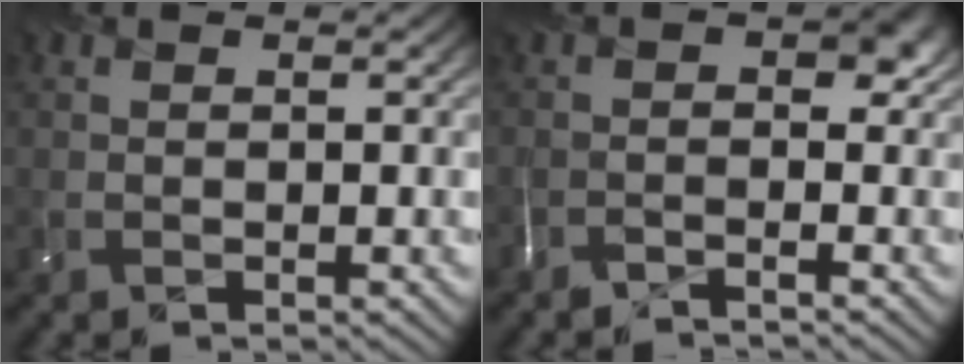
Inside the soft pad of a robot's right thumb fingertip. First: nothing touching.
{"total": 2.1, "force": [-1.9, 0.0, 0.9], "torque": [-0.008, -0.005, -0.041]}